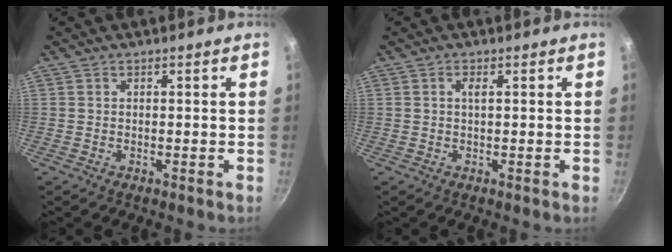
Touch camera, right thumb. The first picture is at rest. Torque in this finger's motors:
{"motor_torque": [0.30, -0.20, 0.16, -0.01, -0.03]}